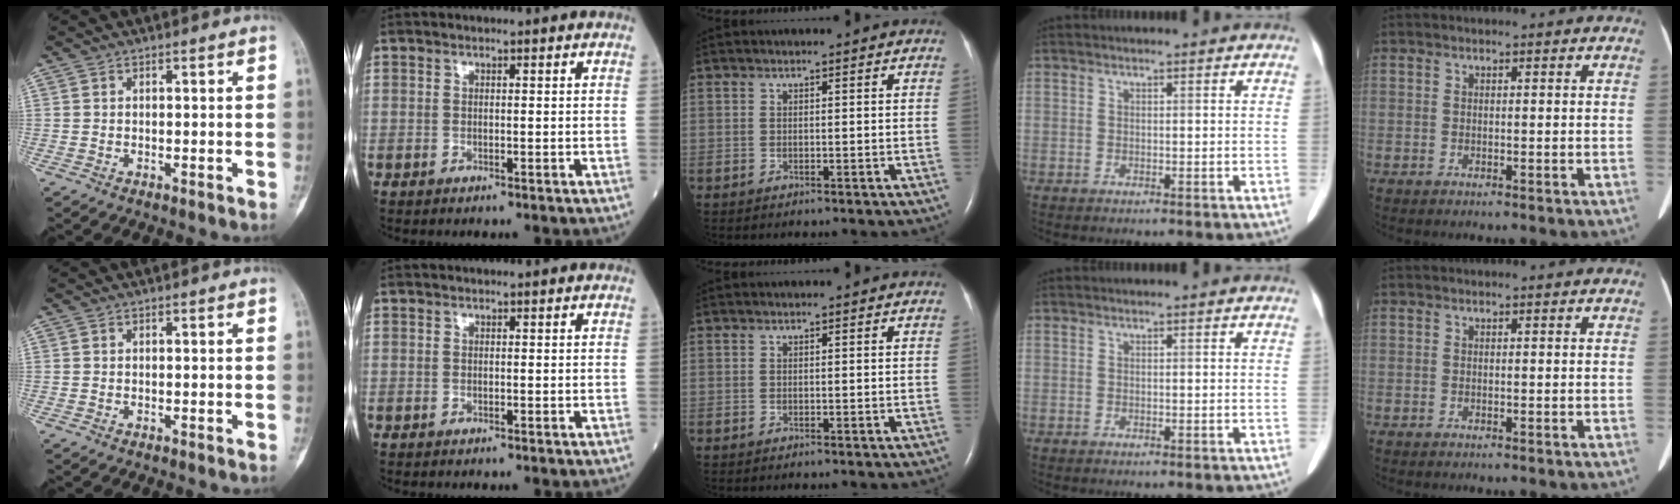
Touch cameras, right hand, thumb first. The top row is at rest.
{}